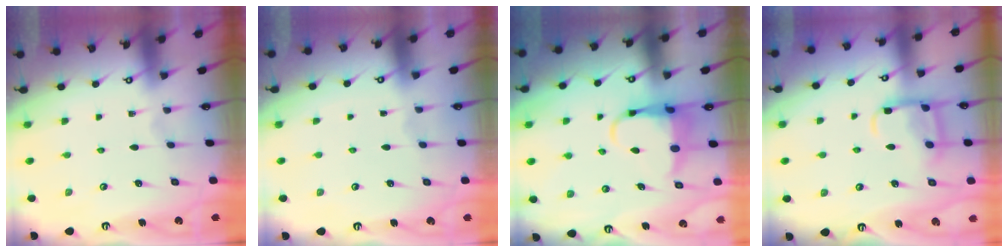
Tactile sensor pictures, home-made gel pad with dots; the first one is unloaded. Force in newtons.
{"total": 1.2, "press": 1.2, "slide": 0.1}
{"total": 5.6, "press": 5.5, "slide": 1.2}
{"total": 11.8, "press": 11.7, "slide": 1.2}